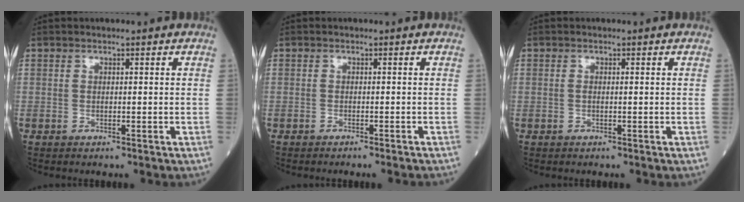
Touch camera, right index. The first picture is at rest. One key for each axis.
{"total": 3.4, "fx": -3.2, "fy": 0.1, "fz": 1.3, "tx": -0.016, "ty": -0.004, "tz": -0.041}
{"total": 0.7, "fx": 0.0, "fy": 0.1, "fz": 0.7, "tx": -0.018, "ty": 0.000, "tz": 0.002}